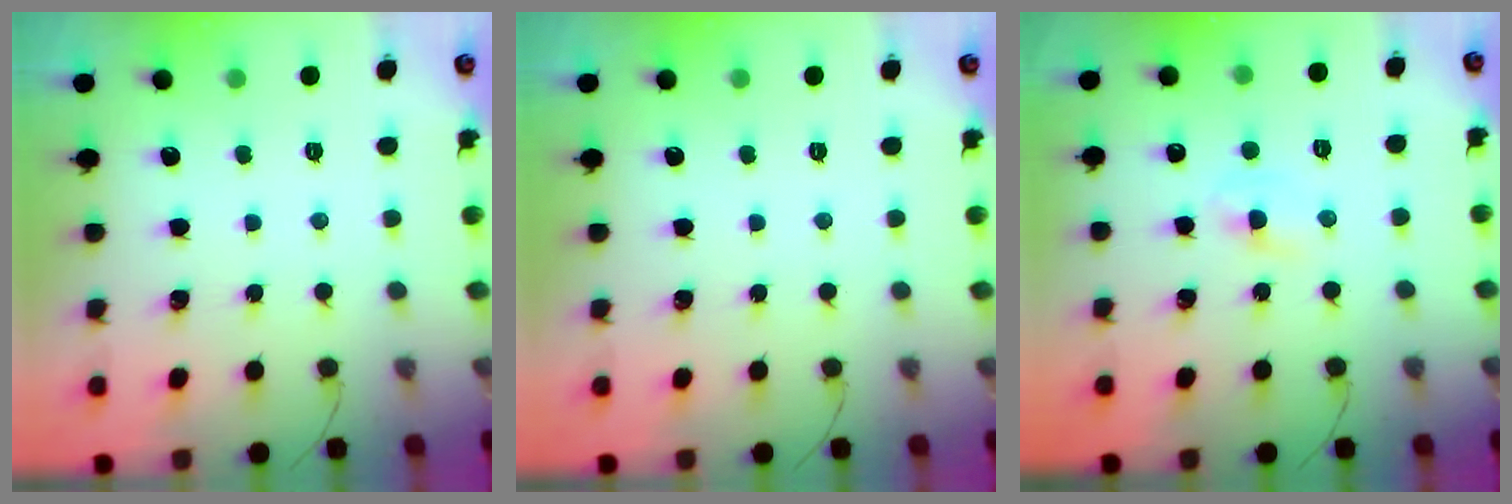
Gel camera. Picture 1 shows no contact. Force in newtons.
{"total": 0.0}
{"total": 3.0, "press": 2.7, "slide": 1.2}